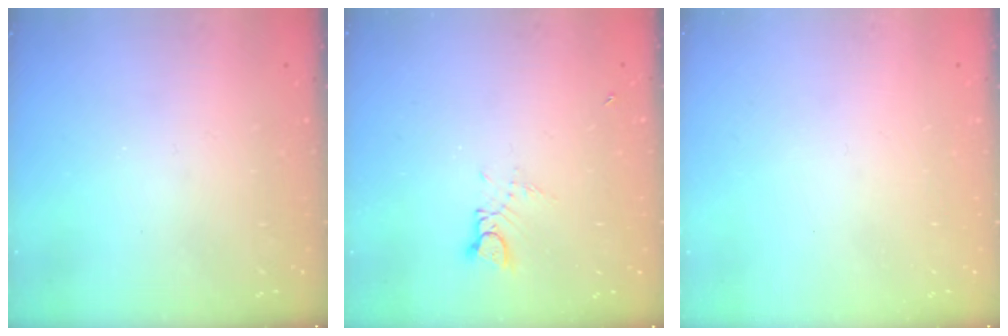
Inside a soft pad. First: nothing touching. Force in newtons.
{"total": 3.4, "press": 3.4, "slide": 0.3}
{"total": 0.0}